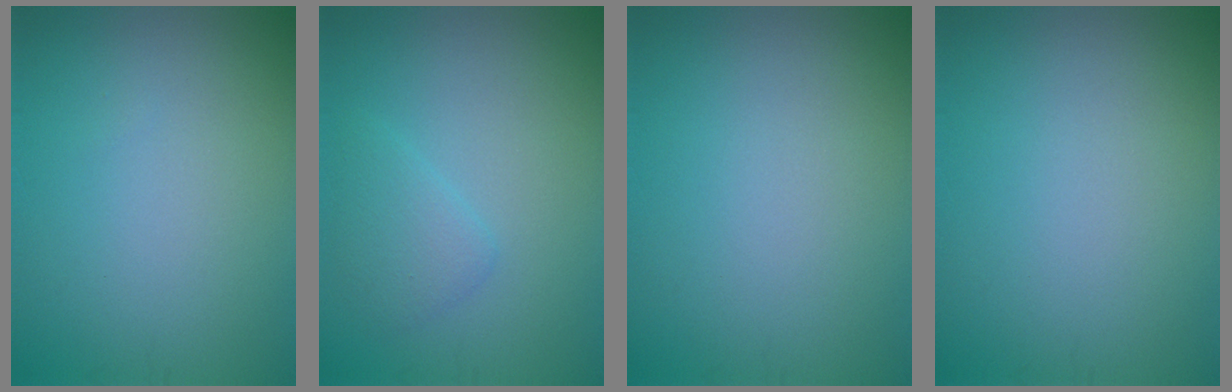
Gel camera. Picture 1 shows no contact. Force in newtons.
{"total": 2.0, "press": 2.0, "slide": 0.1}
{"total": 0.0}
{"total": 0.0}